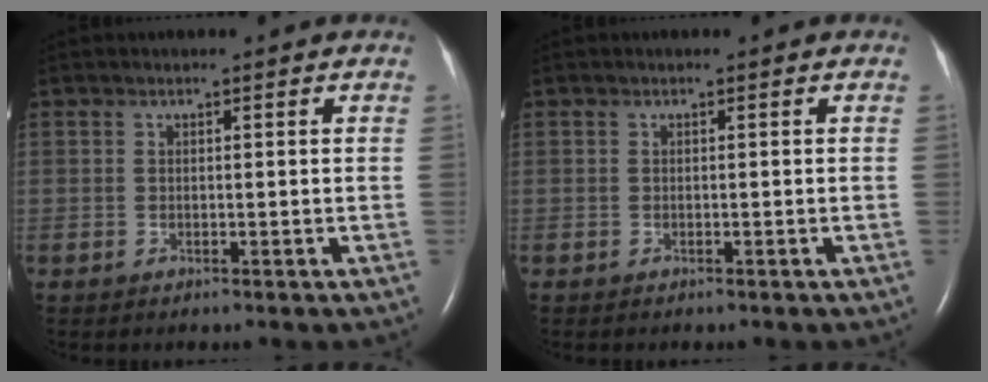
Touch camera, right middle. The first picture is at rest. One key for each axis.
{"total": 0.0}